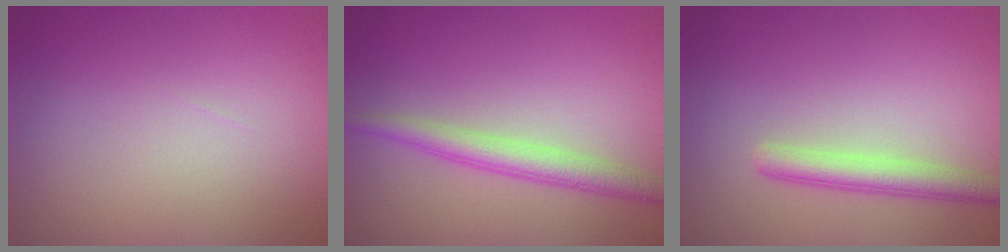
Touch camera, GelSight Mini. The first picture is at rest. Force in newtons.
{"total": 2.9, "press": 2.9, "slide": 0.1}
{"total": 2.7, "press": 2.7, "slide": 0.3}